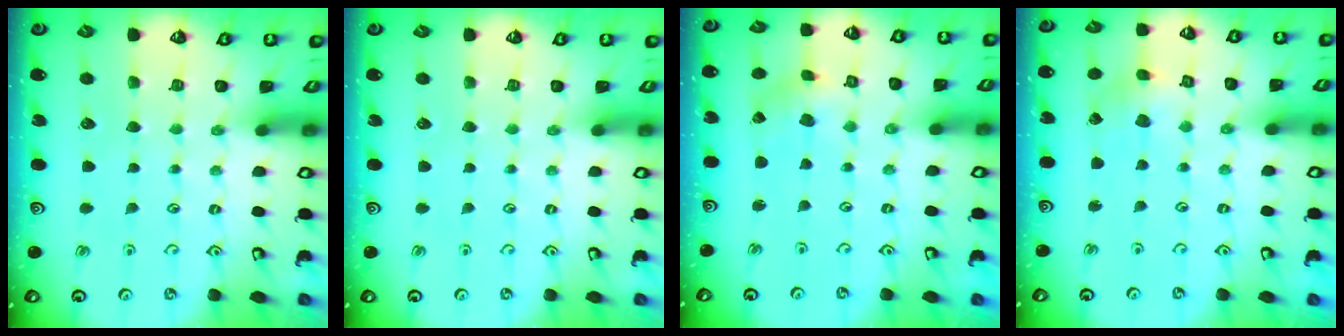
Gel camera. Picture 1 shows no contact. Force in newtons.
{"total": 0.0}
{"total": 1.8, "press": 1.8, "slide": 0.3}
{"total": 2.6, "press": 2.6, "slide": 0.1}